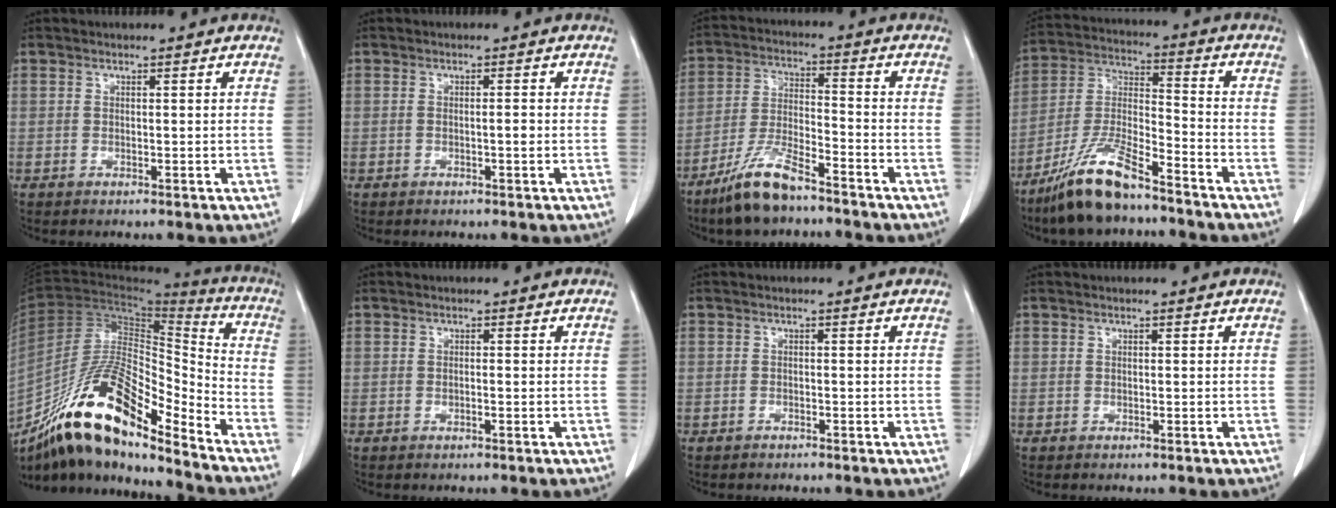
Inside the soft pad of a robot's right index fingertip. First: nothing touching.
{"total": 1.1, "force": [-0.2, 0.1, 1.1], "torque": [-0.018, 0.000, -0.004]}
{"total": 9.5, "force": [-7.3, 1.9, 5.8], "torque": [-0.124, -0.016, -0.142]}
{"total": 12.7, "force": [-9.6, 2.3, 7.9], "torque": [-0.171, -0.012, -0.184]}
{"total": 20.7, "force": [-14.4, 4.7, 14.0], "torque": [-0.270, 0.002, -0.258]}
{"total": 0.5, "force": [-0.2, 0.0, 0.5], "torque": [-0.011, -0.001, -0.002]}
{"total": 0.7, "force": [-0.7, 0.3, 0.1], "torque": [-0.007, 0.000, -0.013]}
{"total": 0.0}